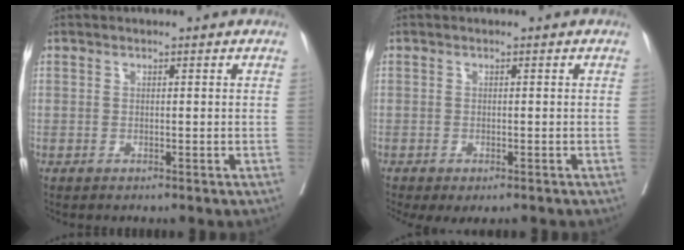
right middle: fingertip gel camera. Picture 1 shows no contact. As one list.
[{"total": 4.3, "force": [-3.4, 1.6, 2.2], "torque": [-0.021, -0.008, -0.050]}]